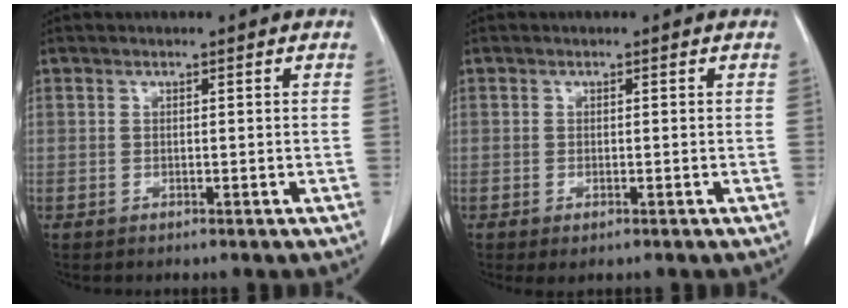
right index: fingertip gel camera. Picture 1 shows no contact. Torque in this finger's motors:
{"motor_torque": [0.35, -0.26, 0.06, 0.01]}